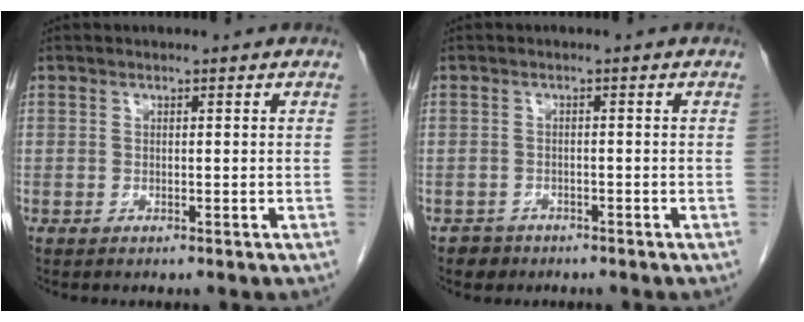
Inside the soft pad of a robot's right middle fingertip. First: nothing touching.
{"total": 1.8, "force": [-1.3, 1.3, -0.1], "torque": [-0.002, 0.007, -0.019]}